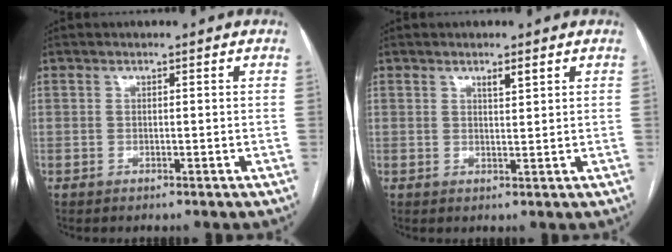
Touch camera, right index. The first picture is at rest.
{"total": 1.7, "force": [1.1, 0.2, 1.2], "torque": [-0.024, -0.001, 0.021]}